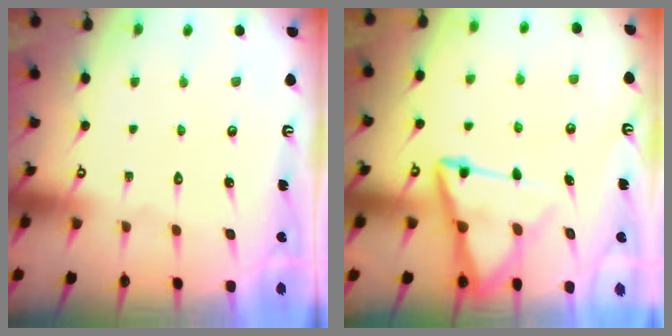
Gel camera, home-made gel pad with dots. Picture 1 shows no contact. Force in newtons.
{"total": 11.2, "press": 11.2, "slide": 1.2}